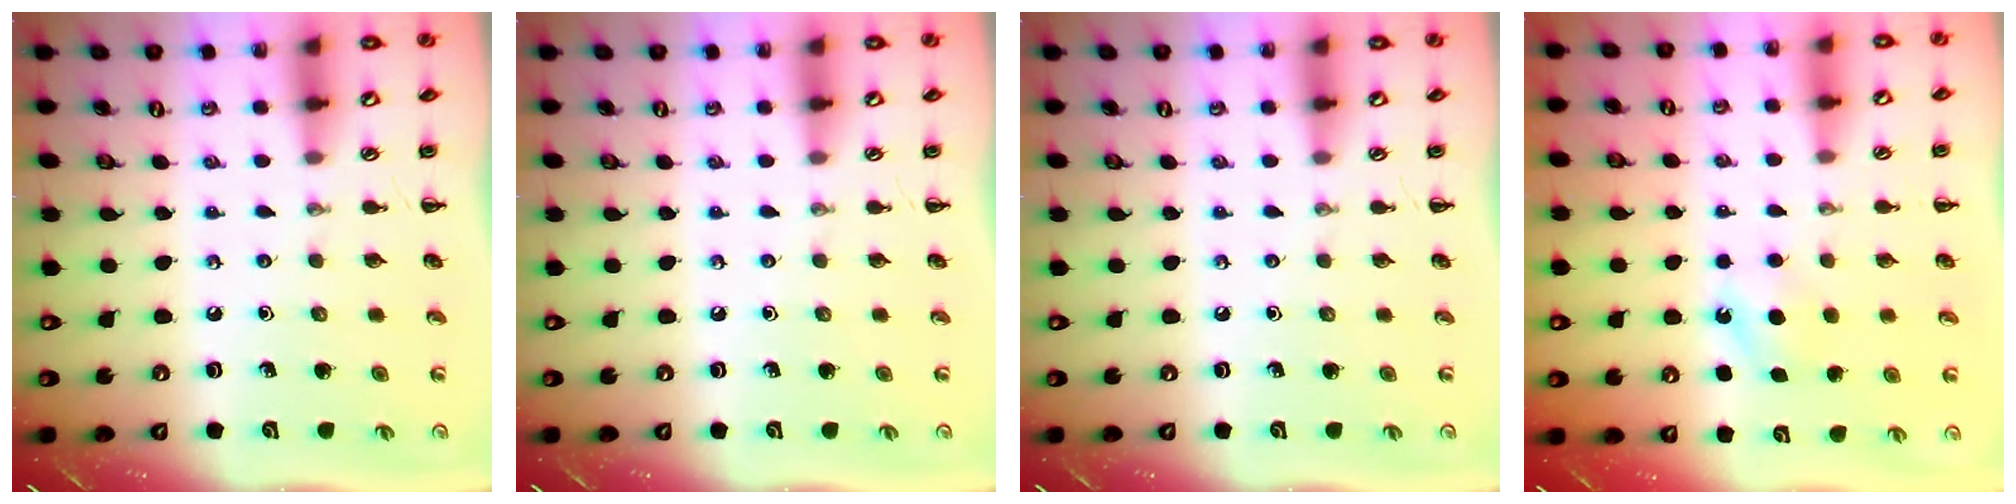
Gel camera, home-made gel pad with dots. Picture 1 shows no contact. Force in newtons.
{"total": 0.0}
{"total": 0.0}
{"total": 4.9, "press": 4.7, "slide": 1.2}